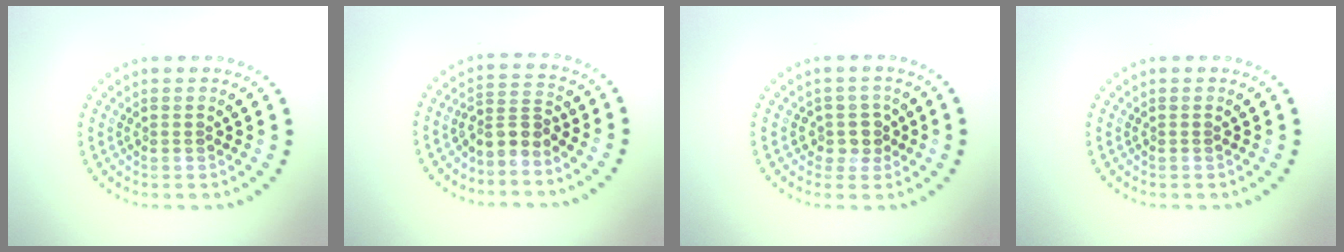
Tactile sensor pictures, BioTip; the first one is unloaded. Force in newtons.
{"total": 2.6, "press": 1.9, "slide": 1.8}
{"total": 2.0, "press": 1.6, "slide": 1.3}
{"total": 0.0}